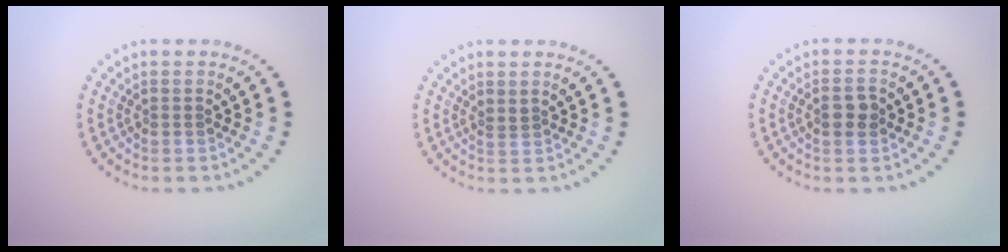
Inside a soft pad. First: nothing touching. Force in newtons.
{"total": 0.6, "press": 0.3, "slide": 0.5}
{"total": 2.0, "press": 2.0, "slide": 0.2}